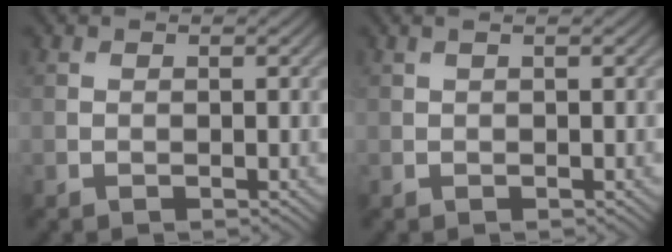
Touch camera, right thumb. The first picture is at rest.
{"total": 0.8, "force": [0.3, 0.1, 0.7], "torque": [-0.014, 0.007, 0.001]}